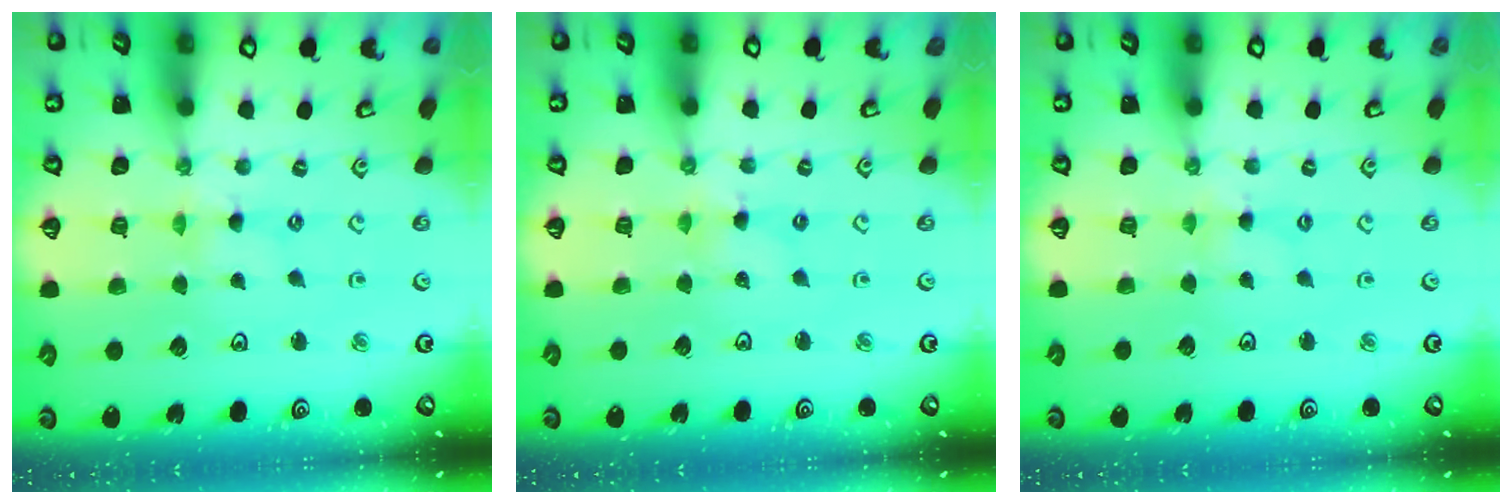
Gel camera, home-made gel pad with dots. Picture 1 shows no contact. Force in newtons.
{"total": 1.9, "press": 1.9, "slide": 0.2}
{"total": 1.7, "press": 1.6, "slide": 0.3}